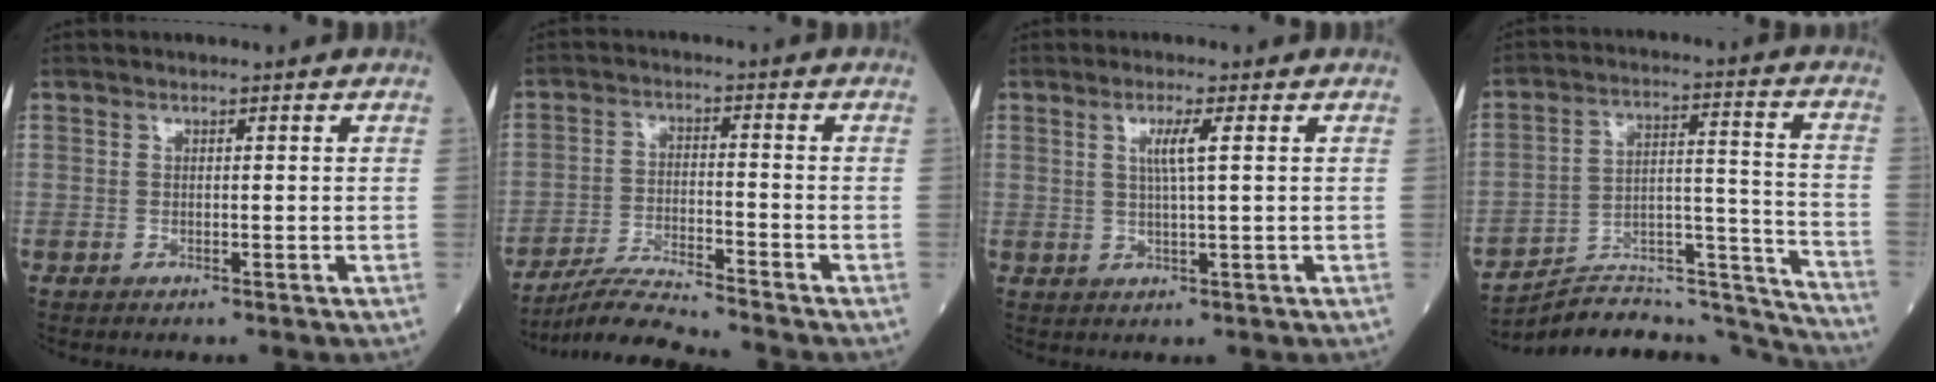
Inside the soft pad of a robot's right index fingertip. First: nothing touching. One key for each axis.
{"total": 7.1, "fx": -6.7, "fy": -1.5, "fz": 1.7, "tx": -0.030, "ty": -0.018, "tz": -0.127}
{"total": 3.5, "fx": 1.1, "fy": -0.3, "fz": 3.3, "tx": -0.061, "ty": -0.001, "tz": 0.020}
{"total": 19.1, "fx": -18.9, "fy": 1.4, "fz": 2.1, "tx": -0.024, "ty": 0.056, "tz": -0.283}